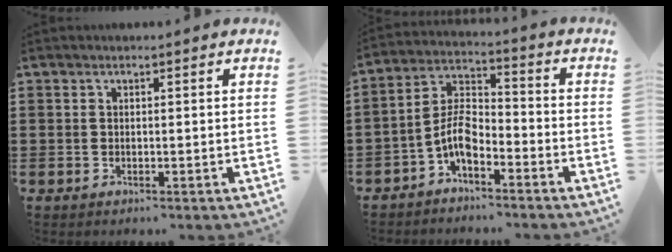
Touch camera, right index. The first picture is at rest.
{"total": 6.2, "force": [-3.4, 2.8, 4.4], "torque": [-0.106, 0.006, -0.073]}